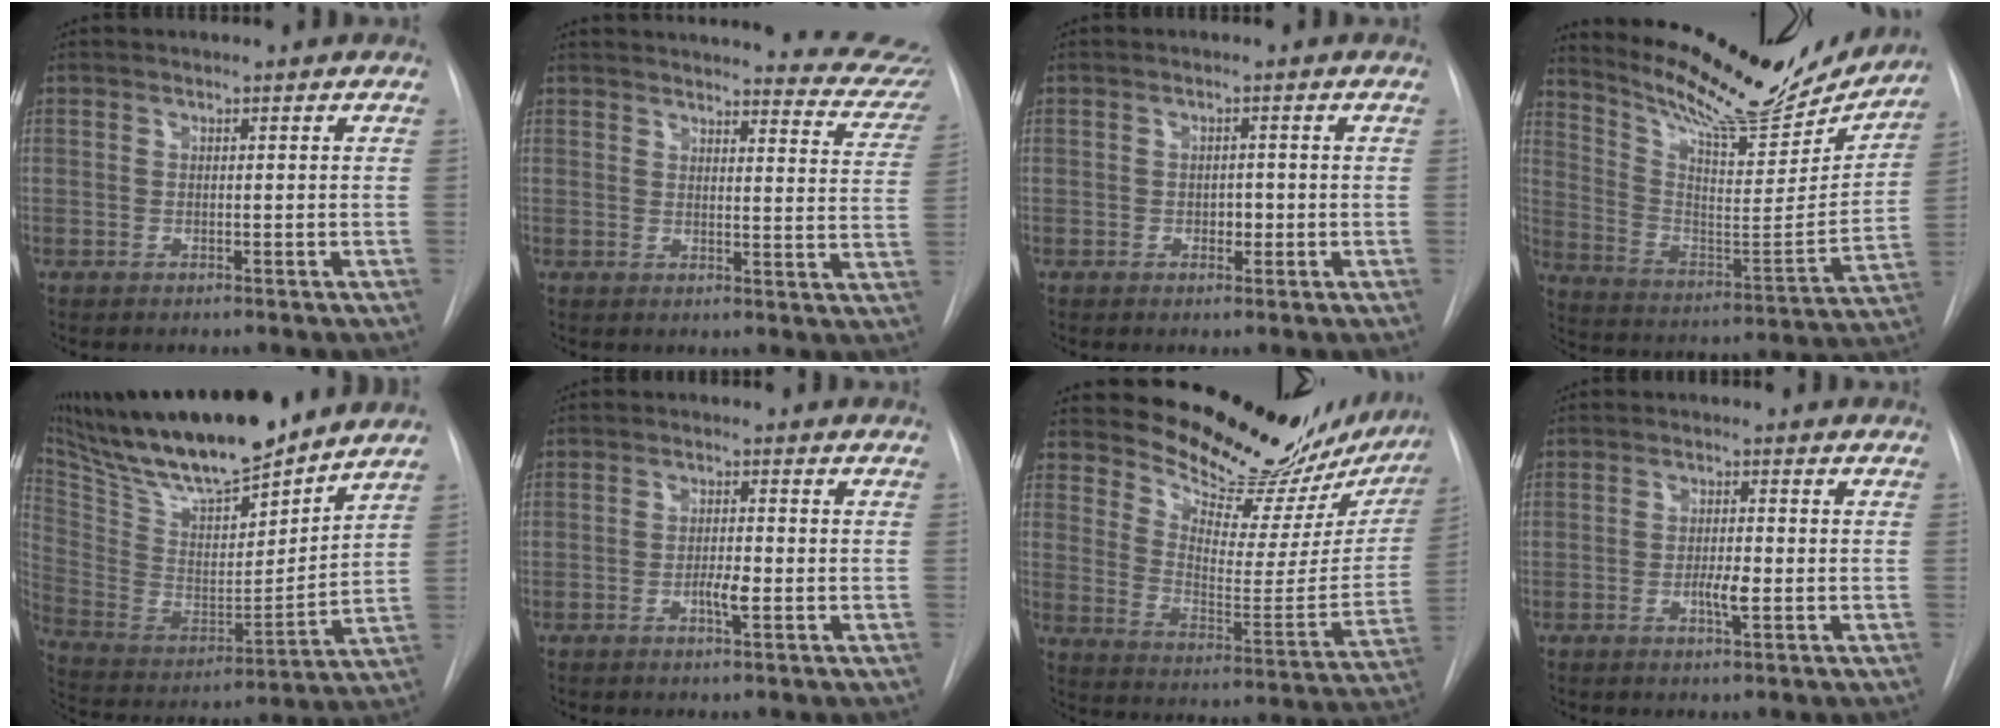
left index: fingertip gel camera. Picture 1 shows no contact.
{"total": 19.7, "force": [19.0, 2.4, 4.5], "torque": [-0.045, -0.070, 0.202]}
{"total": 1.6, "force": [-0.4, 1.1, 1.1], "torque": [-0.014, 0.003, -0.004]}
{"total": 22.9, "force": [20.8, 4.4, 8.4], "torque": [-0.140, -0.047, 0.304]}
{"total": 23.2, "force": [19.7, 3.9, 11.6], "torque": [-0.222, -0.007, 0.339]}
{"total": 2.7, "force": [-0.9, 0.5, 2.5], "torque": [-0.044, 0.001, -0.015]}
{"total": 22.3, "force": [20.9, 4.8, 6.1], "torque": [-0.083, -0.097, 0.268]}
{"total": 2.9, "force": [-0.8, 0.6, 2.8], "torque": [-0.049, 0.000, -0.012]}